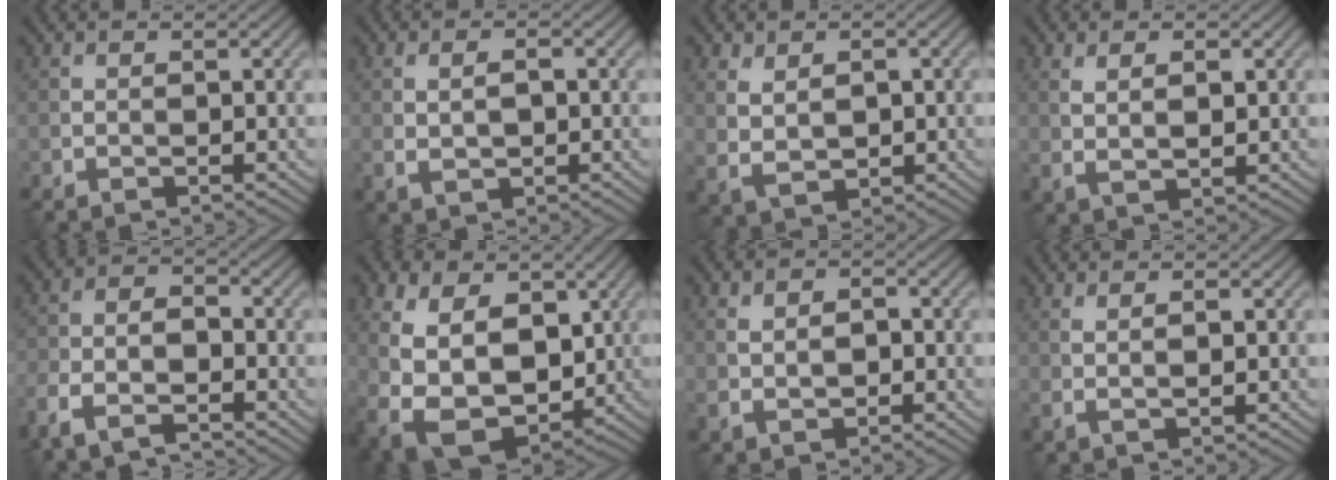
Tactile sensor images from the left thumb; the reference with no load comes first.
{"total": 2.9, "force": [-0.1, 1.8, 2.3], "torque": [-0.046, -0.001, 0.003]}
{"total": 4.8, "force": [1.1, 3.3, 3.2], "torque": [-0.077, -0.006, 0.037]}
{"total": 3.5, "force": [1.1, 1.5, 2.9], "torque": [-0.065, -0.005, 0.025]}
{"total": 6.6, "force": [-4.4, 2.9, 4.0], "torque": [-0.085, -0.013, -0.095]}
{"total": 15.2, "force": [-0.2, 10.8, 10.7], "torque": [-0.217, -0.016, 0.023]}
{"total": 3.9, "force": [-0.1, 2.7, 2.8], "torque": [-0.056, -0.001, 0.000]}
{"total": 2.0, "force": [0.6, 0.4, 1.9], "torque": [-0.038, 0.001, 0.014]}